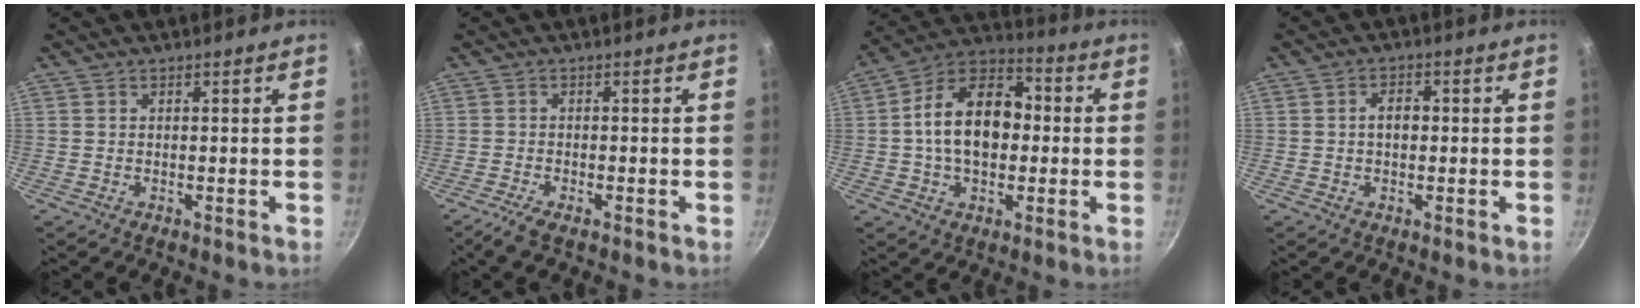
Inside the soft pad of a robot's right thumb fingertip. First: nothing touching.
{"total": 3.0, "force": [-2.1, 0.7, 2.0], "torque": [-0.052, 0.008, -0.043]}
{"total": 16.7, "force": [0.2, 11.1, 12.5], "torque": [-0.174, 0.036, -0.014]}
{"total": 3.2, "force": [0.0, 2.1, 2.4], "torque": [-0.029, 0.013, -0.001]}